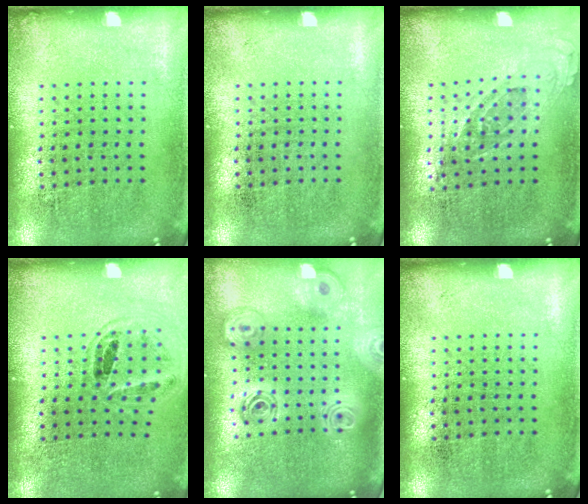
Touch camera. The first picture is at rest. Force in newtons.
{"total": 0.0}
{"total": 0.7, "press": 0.7, "slide": 0.3}
{"total": 0.9, "press": 0.9, "slide": 0.1}
{"total": 2.1, "press": 1.7, "slide": 1.3}
{"total": 0.0}